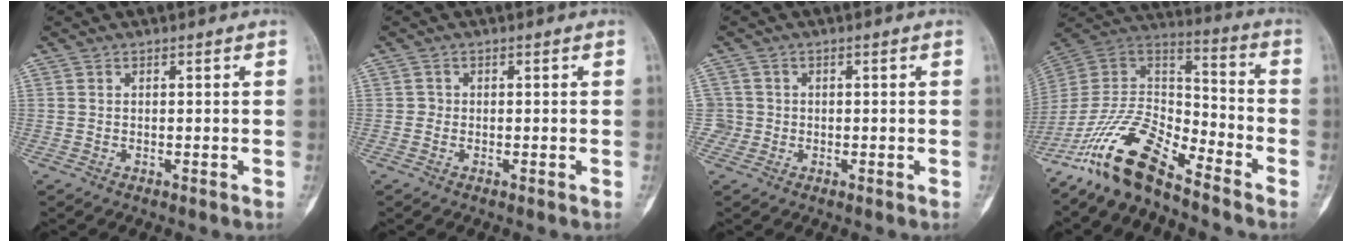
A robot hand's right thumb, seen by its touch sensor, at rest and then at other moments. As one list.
[{"total": 0.6, "force": [-0.3, 0.5, 0.2], "torque": [0.002, 0.002, -0.011]}, {"total": 2.3, "force": [-0.6, 2.2, -0.3], "torque": [0.020, 0.008, -0.017]}, {"total": 16.2, "force": [-12.1, 5.7, 9.2], "torque": [-0.157, 0.092, -0.234]}]